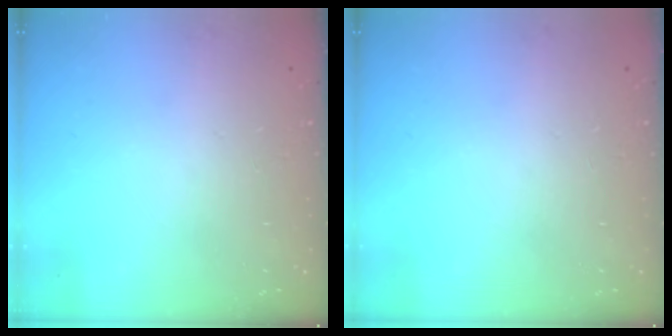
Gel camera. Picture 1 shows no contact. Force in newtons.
{"total": 0.0}